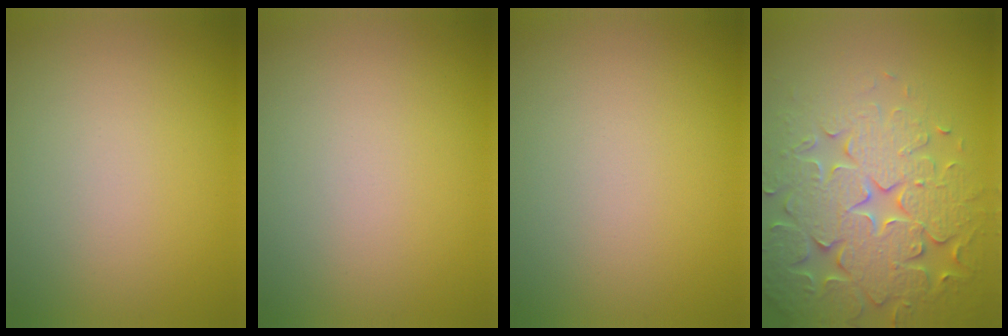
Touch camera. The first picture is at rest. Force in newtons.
{"total": 0.0}
{"total": 0.0}
{"total": 7.7, "press": 7.5, "slide": 1.5}